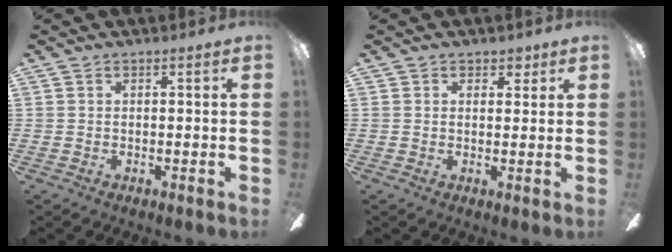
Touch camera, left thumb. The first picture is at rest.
{"total": 2.8, "force": [1.9, 1.8, 0.8], "torque": [-0.004, -0.002, 0.033]}